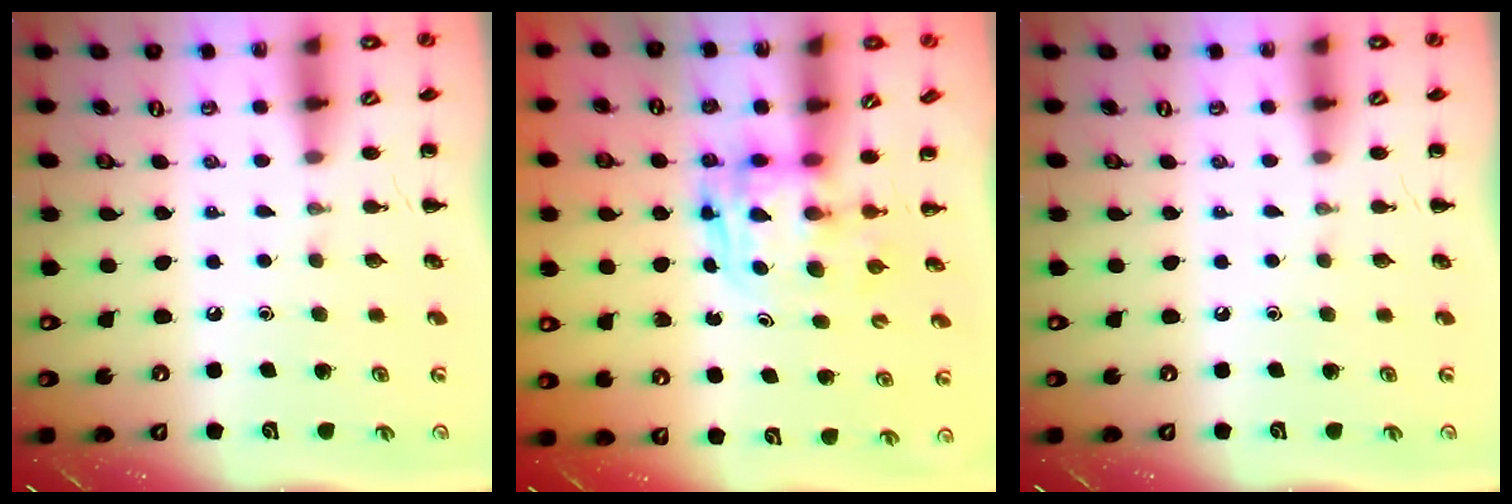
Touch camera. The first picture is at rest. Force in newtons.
{"total": 2.8, "press": 2.8, "slide": 0.2}
{"total": 0.0}